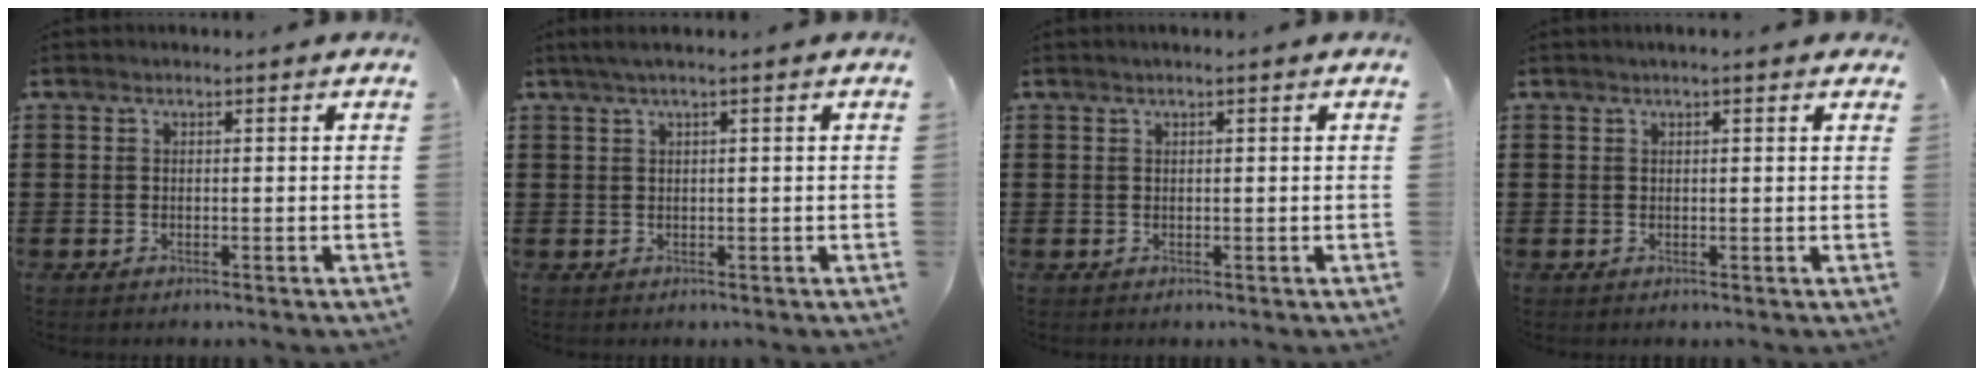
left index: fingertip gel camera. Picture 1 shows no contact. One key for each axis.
{"total": 1.5, "fx": 0.4, "fy": -0.1, "fz": 1.4, "tx": -0.024, "ty": -0.002, "tz": 0.007}
{"total": 0.7, "fx": 0.4, "fy": -0.1, "fz": 0.6, "tx": -0.010, "ty": -0.001, "tz": 0.007}
{"total": 1.1, "fx": 0.6, "fy": 0.1, "fz": 0.9, "tx": -0.017, "ty": 0.001, "tz": 0.011}